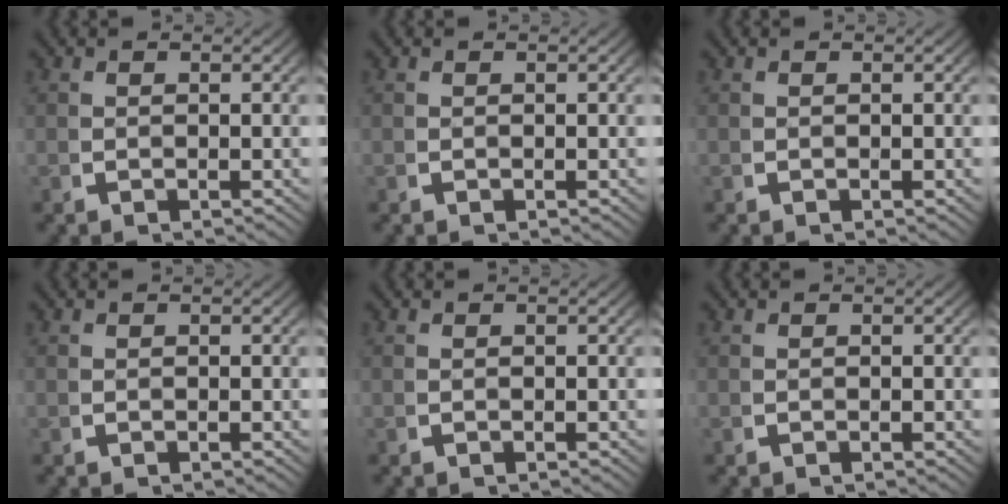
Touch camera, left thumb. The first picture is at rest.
{"total": 0.0}
{"total": 0.0}
{"total": 0.0}
{"total": 0.0}
{"total": 0.0}